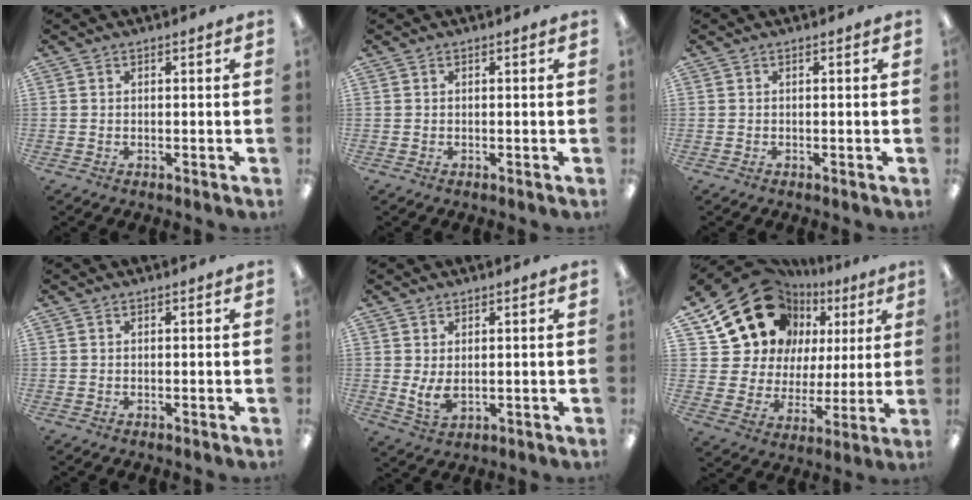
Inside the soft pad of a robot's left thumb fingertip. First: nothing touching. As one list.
[{"total": 0.0}, {"total": 0.0}, {"total": 0.0}, {"total": 4.9, "force": [0.5, 2.8, 4.0], "torque": [-0.083, -0.006, 0.007]}, {"total": 19.8, "force": [11.5, 14.3, 7.4], "torque": [-0.139, -0.064, 0.227]}]